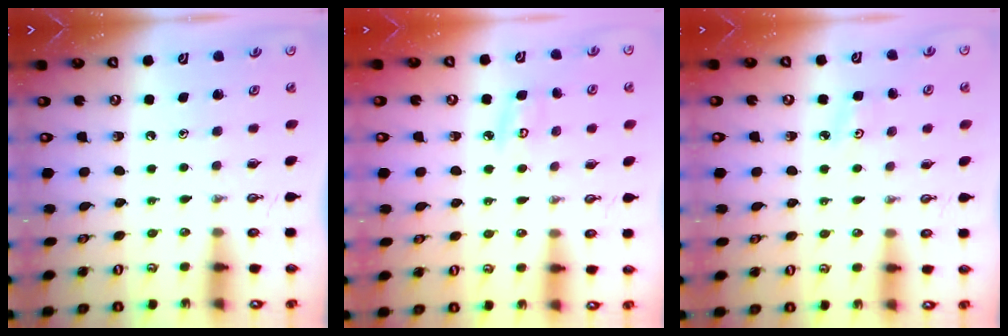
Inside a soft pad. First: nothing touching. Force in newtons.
{"total": 5.6, "press": 5.6, "slide": 0.5}
{"total": 2.8, "press": 2.8, "slide": 0.4}